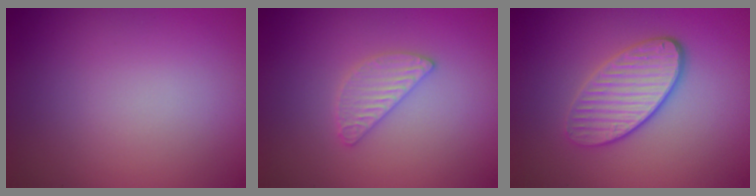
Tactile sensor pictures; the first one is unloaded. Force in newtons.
{"total": 2.0, "press": 2.0, "slide": 0.2}
{"total": 4.0, "press": 3.3, "slide": 2.3}